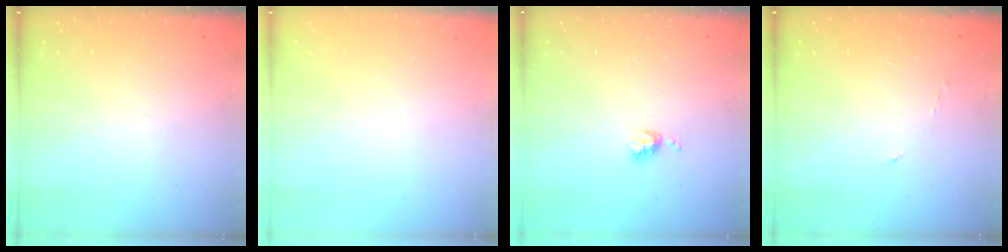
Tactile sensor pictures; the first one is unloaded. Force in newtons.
{"total": 0.0}
{"total": 3.8, "press": 3.8, "slide": 0.6}
{"total": 3.1, "press": 3.1, "slide": 0.5}